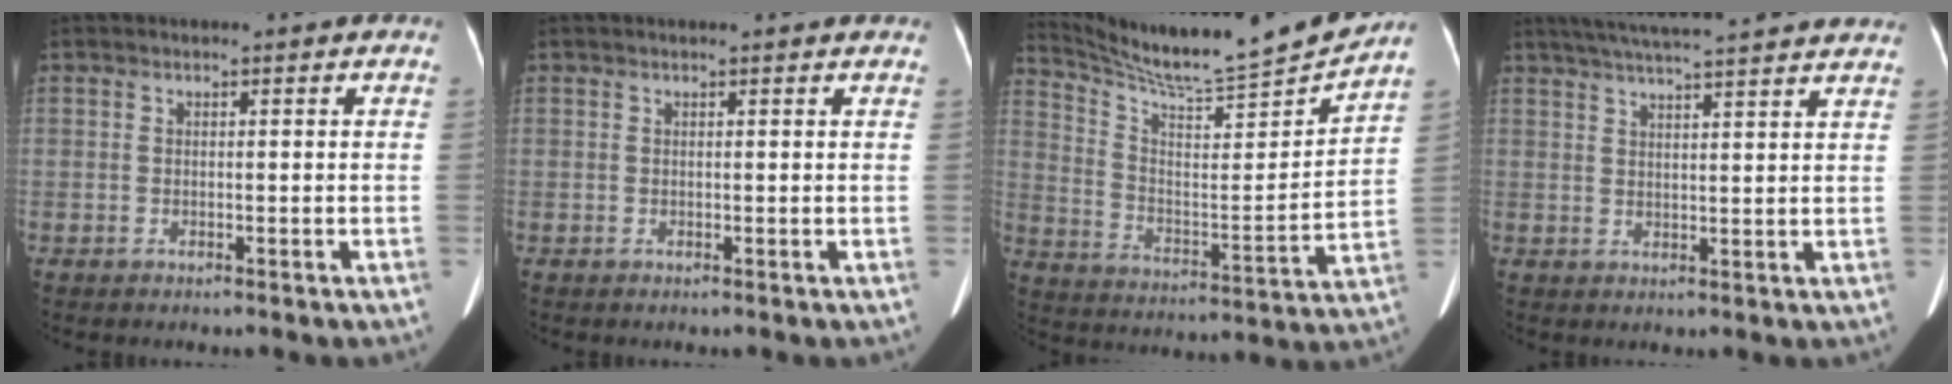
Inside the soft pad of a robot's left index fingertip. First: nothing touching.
{"total": 6.3, "force": [5.9, 0.6, 2.0], "torque": [-0.024, 0.025, 0.061]}
{"total": 18.3, "force": [17.2, -1.6, 6.0], "torque": [-0.116, -0.058, 0.269]}
{"total": 19.6, "force": [17.6, 0.8, 8.6], "torque": [-0.143, 0.025, 0.229]}